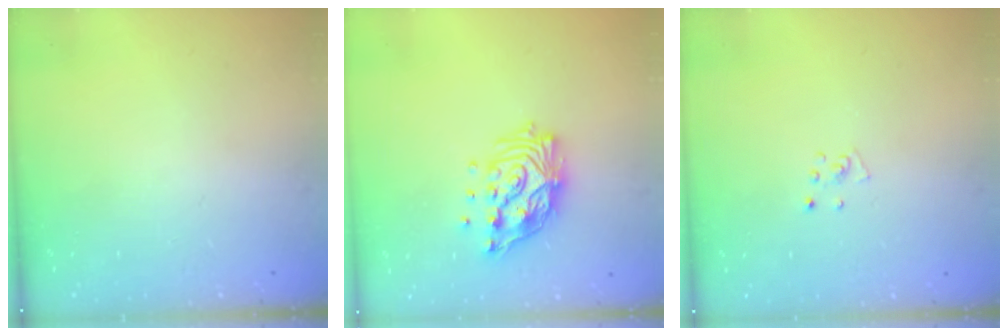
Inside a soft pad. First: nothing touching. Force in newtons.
{"total": 13.6, "press": 13.5, "slide": 1.5}
{"total": 3.1, "press": 3.1, "slide": 0.3}